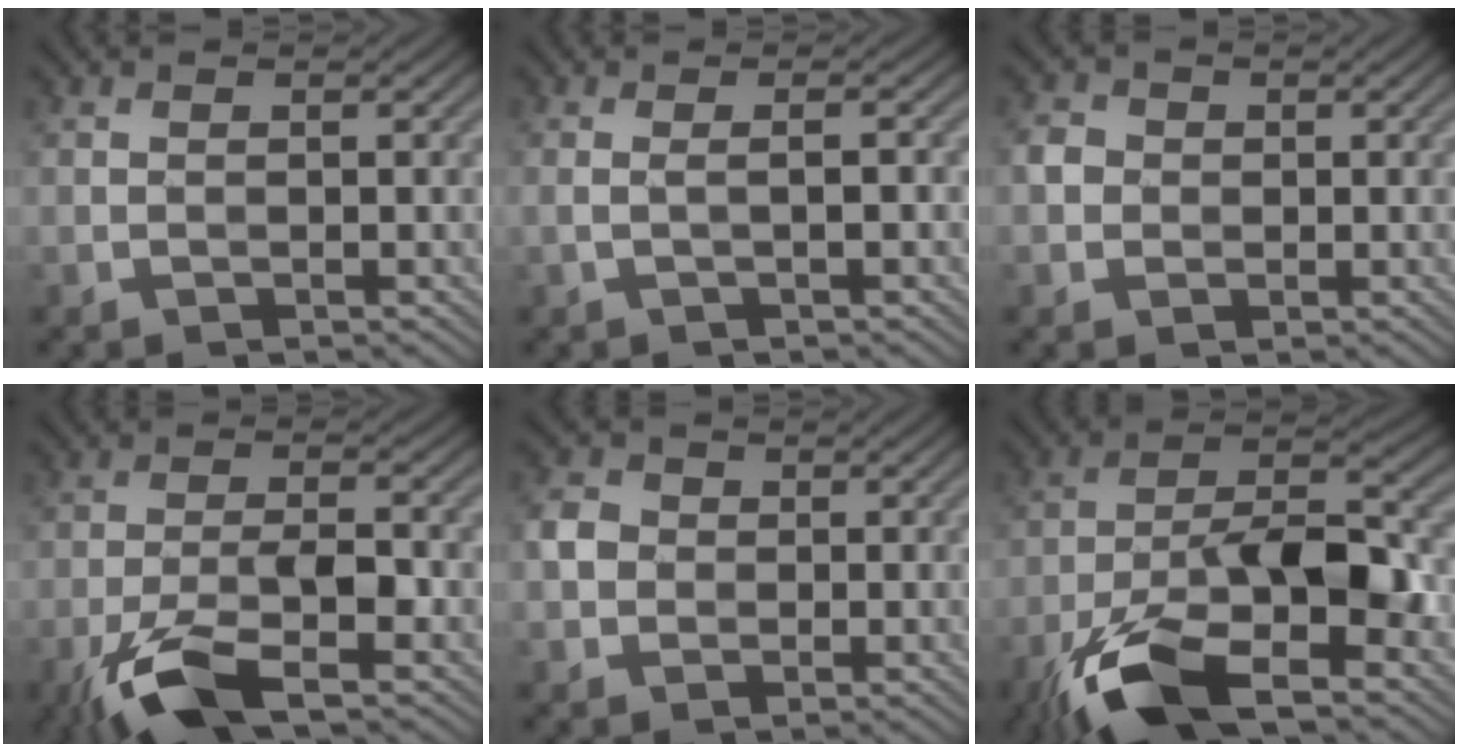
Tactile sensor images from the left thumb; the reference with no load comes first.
{"total": 1.7, "force": [-0.2, 0.2, 1.7], "torque": [-0.026, 0.006, -0.010]}
{"total": 2.0, "force": [0.0, 1.9, 0.5], "torque": [-0.012, 0.001, -0.004]}
{"total": 9.7, "force": [-5.6, 2.8, 7.5], "torque": [-0.147, -0.008, -0.113]}
{"total": 2.8, "force": [0.0, 2.6, 0.9], "torque": [-0.023, 0.004, -0.005]}
{"total": 15.7, "force": [-8.5, 6.1, 11.7], "torque": [-0.223, -0.016, -0.165]}